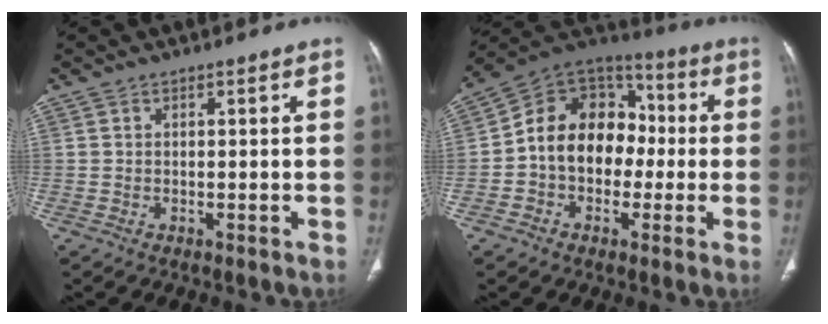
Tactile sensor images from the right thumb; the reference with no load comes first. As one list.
[{"total": 15.7, "force": [-1.0, 12.1, 10.0], "torque": [-0.118, 0.046, -0.032]}]